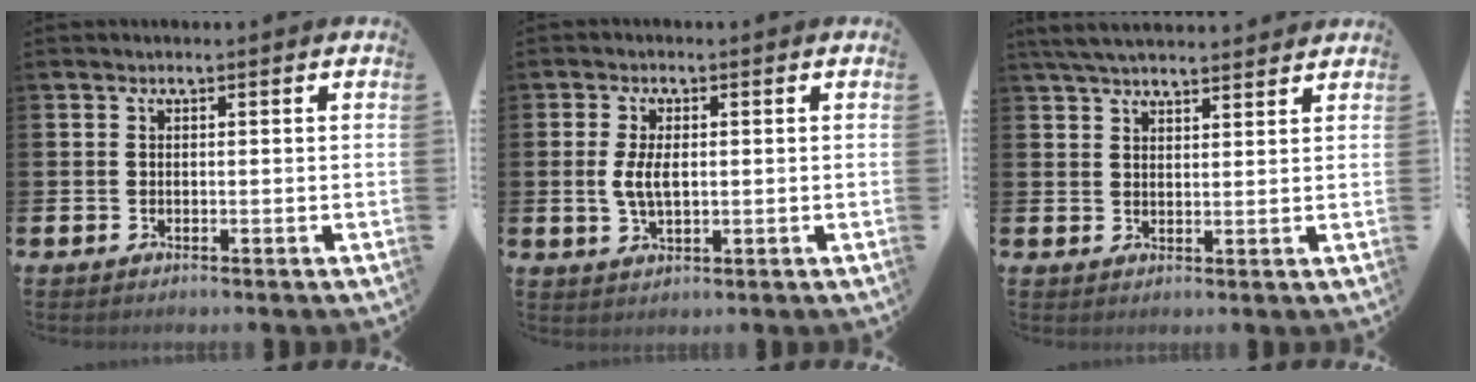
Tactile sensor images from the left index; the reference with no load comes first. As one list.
[{"total": 4.0, "force": [0.3, 1.9, 3.4], "torque": [-0.061, -0.001, -0.002]}, {"total": 4.5, "force": [4.3, 0.6, 1.2], "torque": [-0.037, -0.010, 0.081]}]